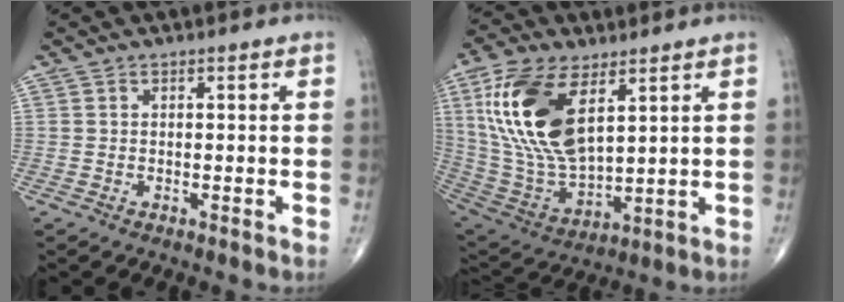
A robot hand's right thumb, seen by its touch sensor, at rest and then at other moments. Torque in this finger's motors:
{"motor_torque": [-0.95, 2.08, 1.79, 0.99, 0.58]}